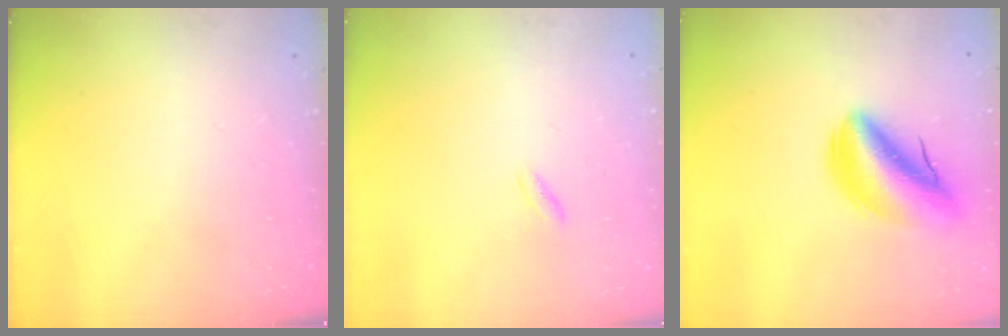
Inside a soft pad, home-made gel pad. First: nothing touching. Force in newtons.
{"total": 1.8, "press": 1.7, "slide": 0.7}
{"total": 11.9, "press": 11.3, "slide": 3.6}